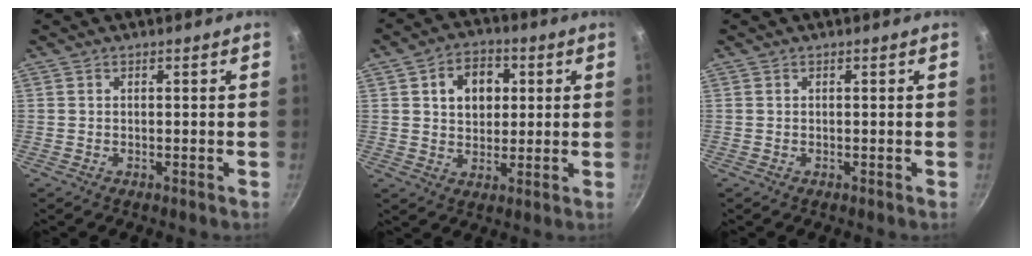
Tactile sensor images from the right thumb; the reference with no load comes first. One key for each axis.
{"total": 9.2, "fx": 2.4, "fy": 6.9, "fz": 5.6, "tx": -0.059, "ty": 0.004, "tz": 0.035}
{"total": 0.0}